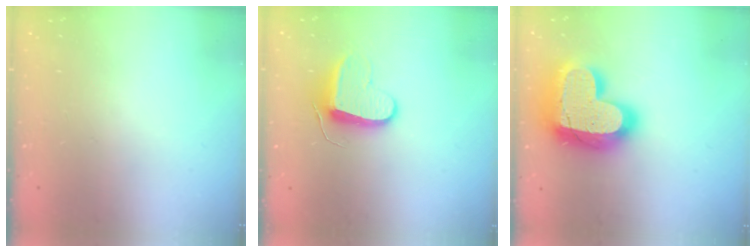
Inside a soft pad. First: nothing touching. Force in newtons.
{"total": 9.9, "press": 9.9, "slide": 0.3}
{"total": 26.7, "press": 26.6, "slide": 1.8}